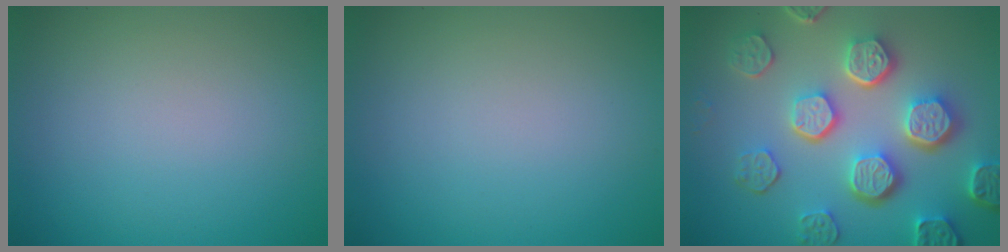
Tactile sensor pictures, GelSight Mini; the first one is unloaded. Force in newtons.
{"total": 0.0}
{"total": 7.7, "press": 6.0, "slide": 4.9}